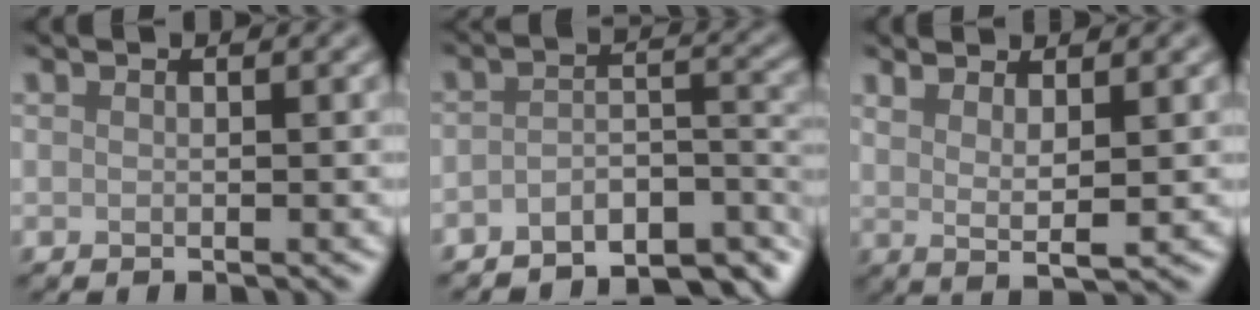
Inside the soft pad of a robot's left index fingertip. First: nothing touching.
{"total": 6.2, "force": [-5.1, 2.0, 3.0], "torque": [-0.040, -0.010, -0.082]}
{"total": 2.8, "force": [1.6, 0.5, 2.2], "torque": [-0.037, -0.008, 0.029]}